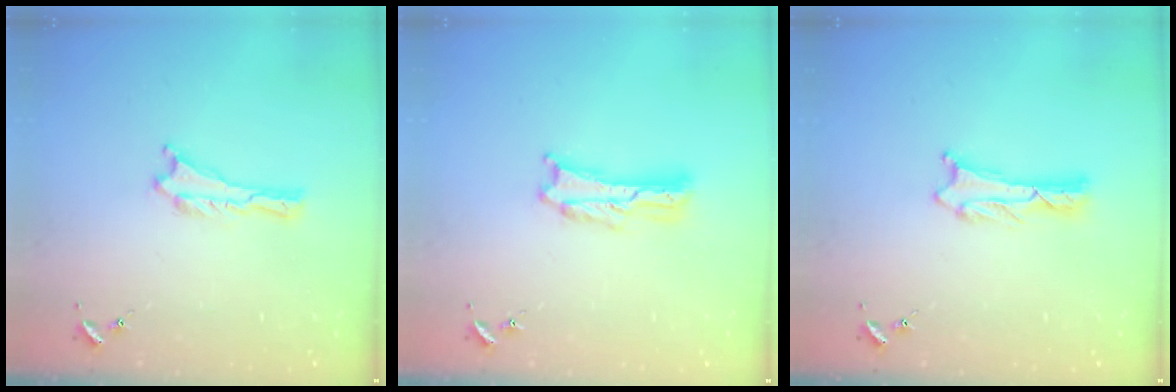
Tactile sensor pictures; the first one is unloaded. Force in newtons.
{"total": 2.4, "press": 2.4, "slide": 0.3}
{"total": 1.1, "press": 1.1, "slide": 0.2}